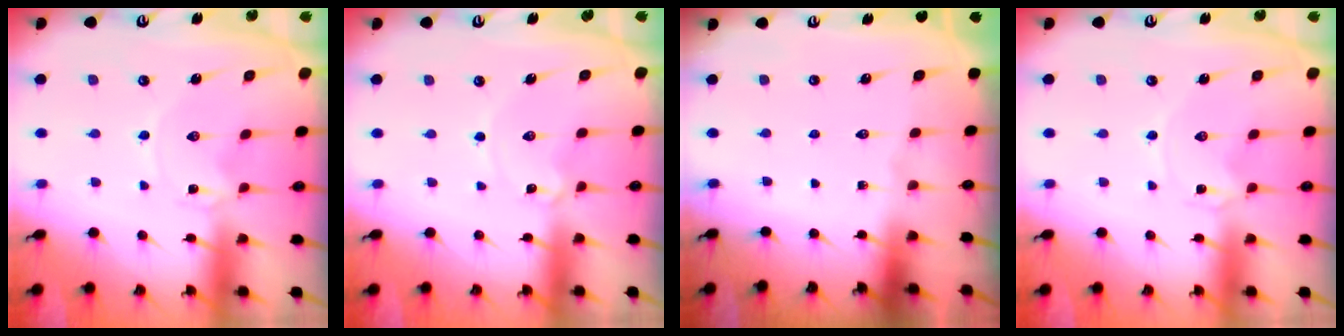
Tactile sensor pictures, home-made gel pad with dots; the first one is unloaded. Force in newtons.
{"total": 0.8, "press": 0.8, "slide": 0.1}
{"total": 0.0}
{"total": 0.0}